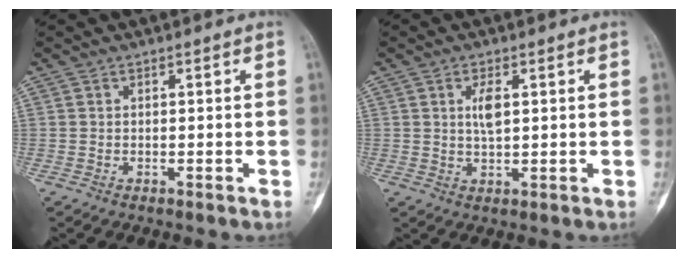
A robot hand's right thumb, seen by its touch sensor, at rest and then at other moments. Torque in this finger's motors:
{"motor_torque": [0.00, 0.02, 0.06, -0.04, 0.01]}